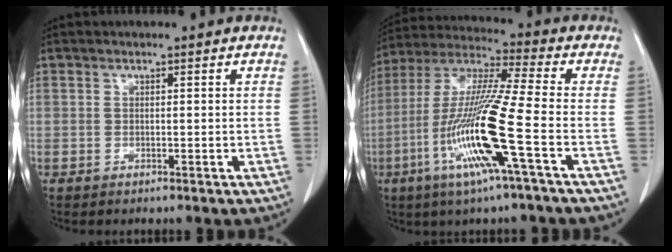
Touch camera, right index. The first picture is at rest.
{"total": 16.4, "force": [-5.4, -0.9, 15.4], "torque": [-0.318, -0.017, -0.112]}